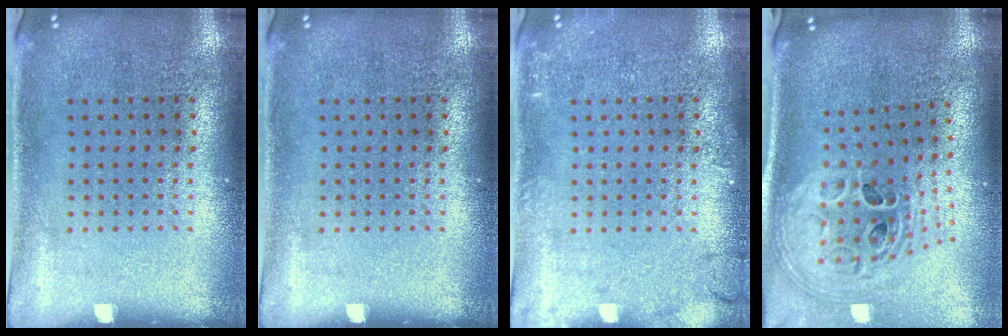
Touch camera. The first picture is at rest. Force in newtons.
{"total": 0.0}
{"total": 1.7, "press": 1.7, "slide": 0.3}
{"total": 2.3, "press": 1.7, "slide": 1.6}